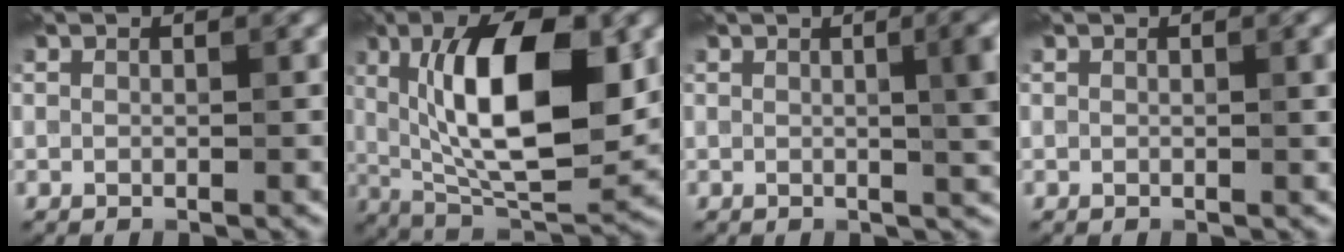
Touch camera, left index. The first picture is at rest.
{"total": 12.5, "force": [2.3, 4.9, 11.2], "torque": [-0.169, 0.002, 0.037]}
{"total": 6.2, "force": [0.8, 2.4, 5.7], "torque": [-0.036, 0.011, 0.010]}
{"total": 1.1, "force": [0.2, 0.2, 1.0], "torque": [-0.012, 0.001, 0.002]}